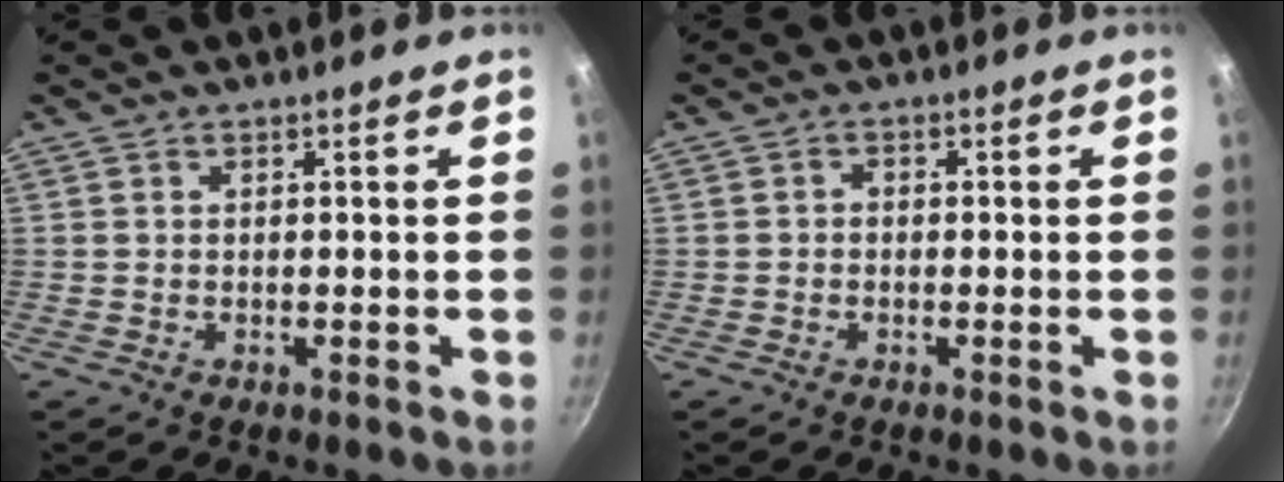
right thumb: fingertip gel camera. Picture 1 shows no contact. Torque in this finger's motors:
{"motor_torque": [-0.57, 0.08, -0.23, 0.16, 0.07]}